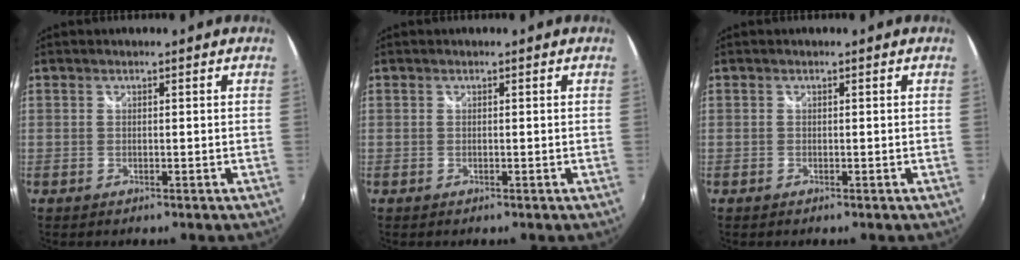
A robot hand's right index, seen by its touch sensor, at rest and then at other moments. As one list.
[{"total": 0.0}, {"total": 0.0}]